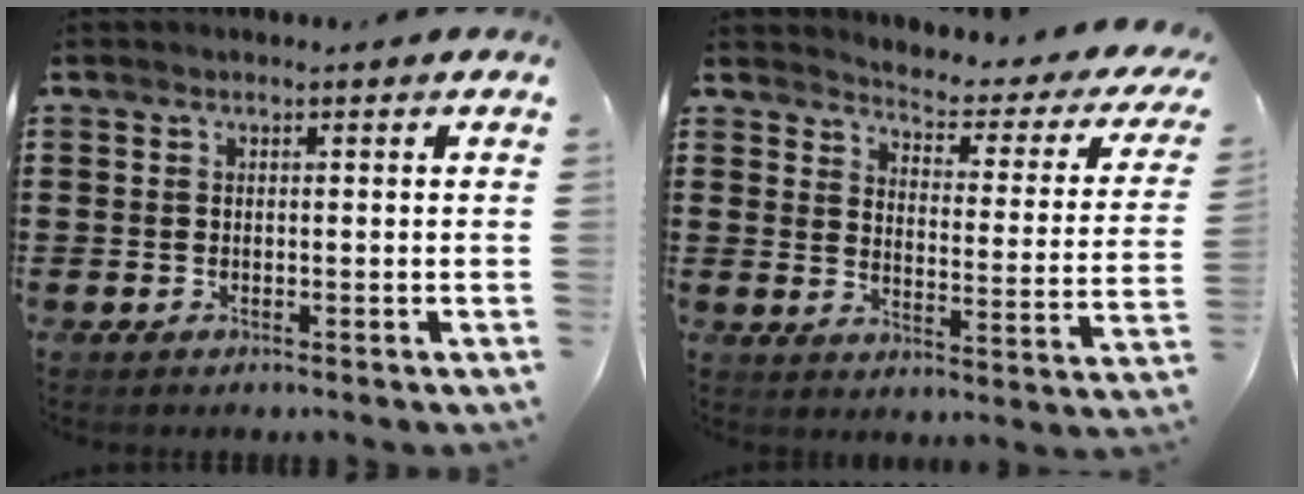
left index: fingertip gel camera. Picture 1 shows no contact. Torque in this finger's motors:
{"motor_torque": [1.94, -0.20, 0.07, 0.01]}